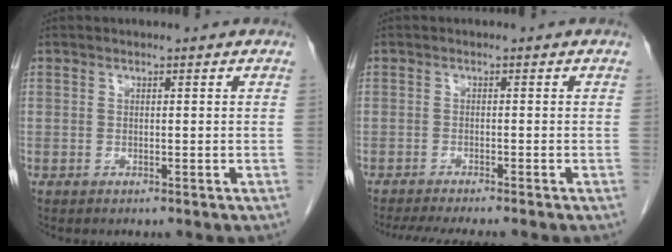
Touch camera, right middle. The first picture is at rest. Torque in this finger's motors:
{"motor_torque": [0.38, -0.28, 0.08, 0.02]}